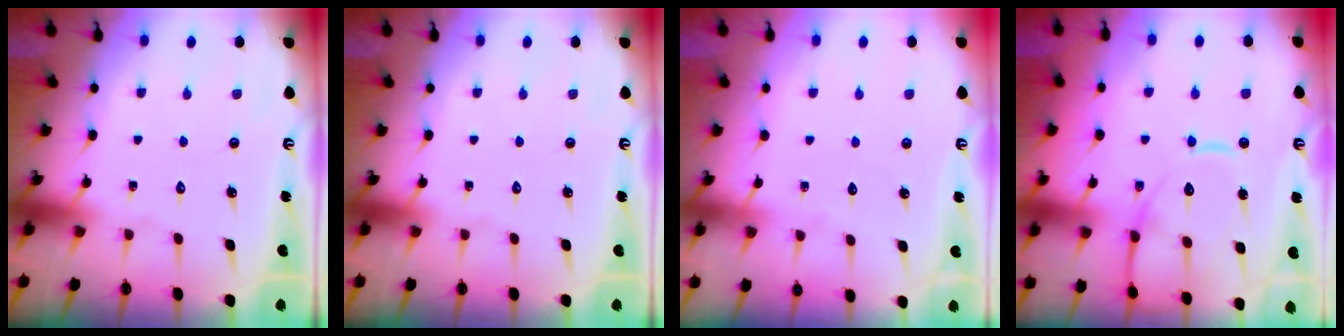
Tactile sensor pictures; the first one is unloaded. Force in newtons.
{"total": 0.0}
{"total": 2.0, "press": 2.0, "slide": 0.3}
{"total": 12.6, "press": 12.6, "slide": 1.2}